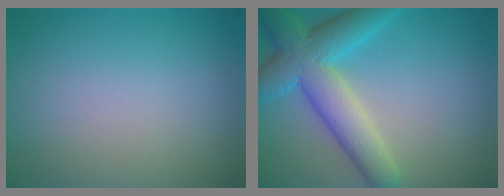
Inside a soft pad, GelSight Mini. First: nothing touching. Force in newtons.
{"total": 7.4, "press": 7.4, "slide": 0.3}